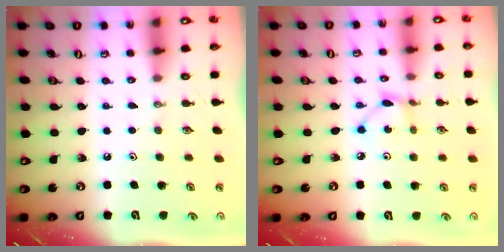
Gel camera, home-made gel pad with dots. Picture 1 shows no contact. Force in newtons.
{"total": 2.7, "press": 2.7, "slide": 0.1}